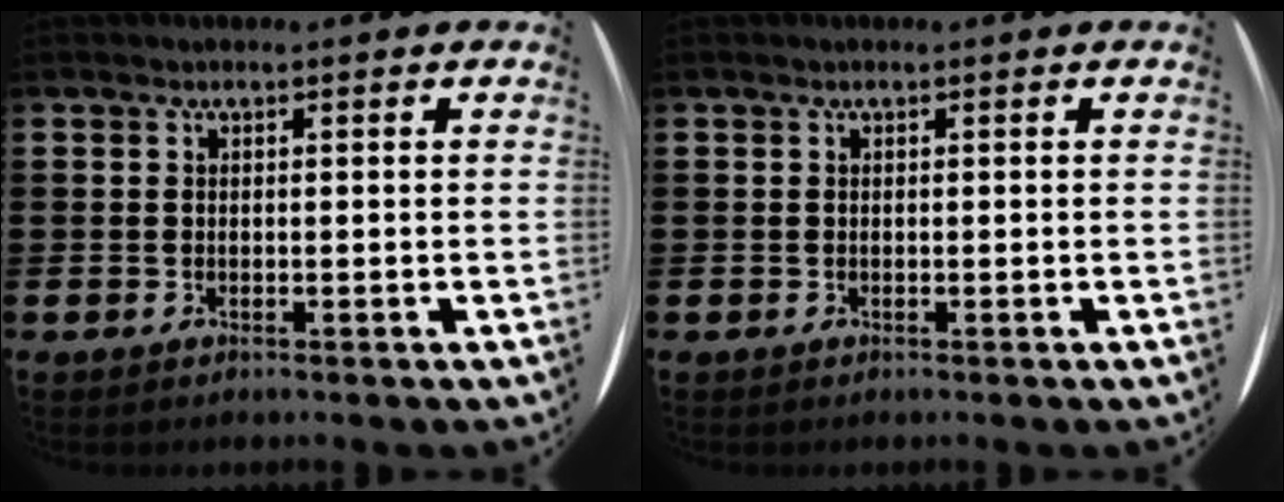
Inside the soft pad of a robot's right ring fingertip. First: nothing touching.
{"total": 0.0}